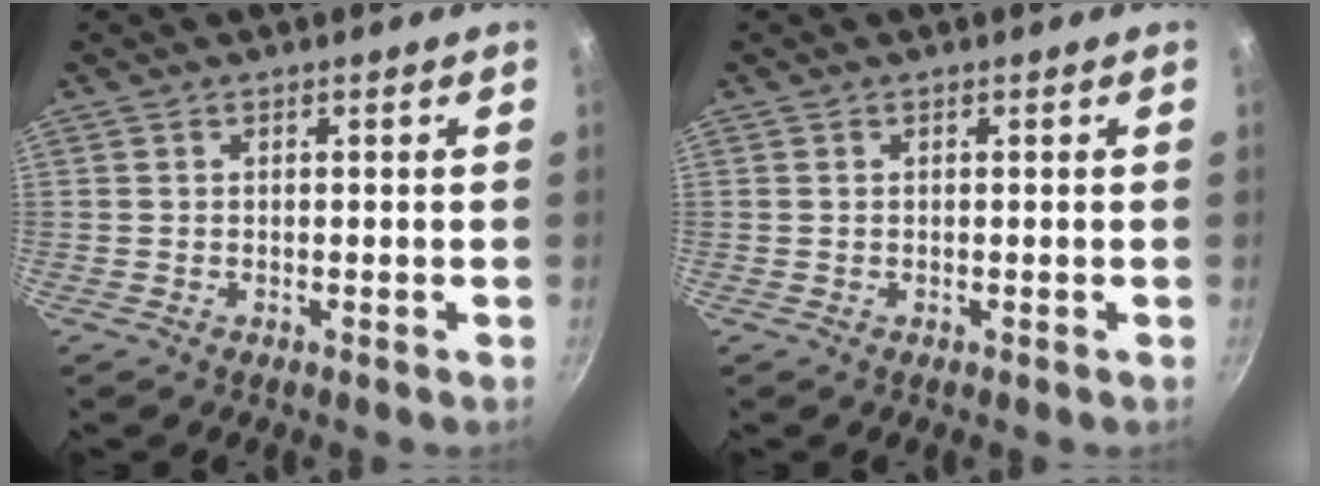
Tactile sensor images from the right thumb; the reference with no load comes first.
{"total": 0.0}